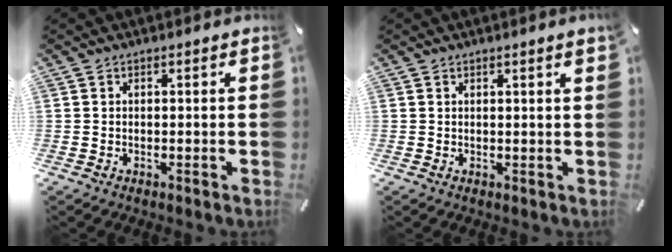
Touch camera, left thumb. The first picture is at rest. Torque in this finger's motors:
{"motor_torque": [0.03, -0.11, -0.03, -0.02, 0.07]}